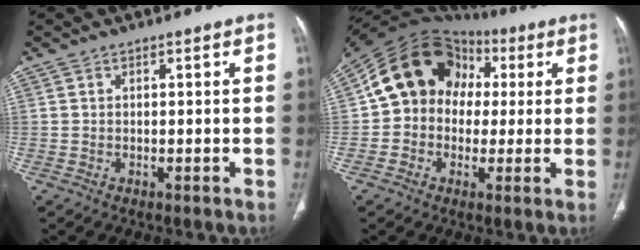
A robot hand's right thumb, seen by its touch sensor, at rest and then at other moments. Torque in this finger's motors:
{"motor_torque": [0.68, 3.00, 1.30, -0.23, 0.16]}